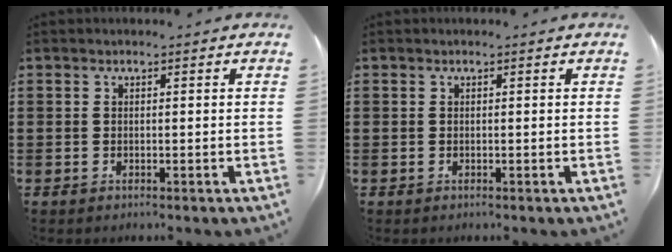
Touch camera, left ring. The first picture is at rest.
{"total": 0.0}